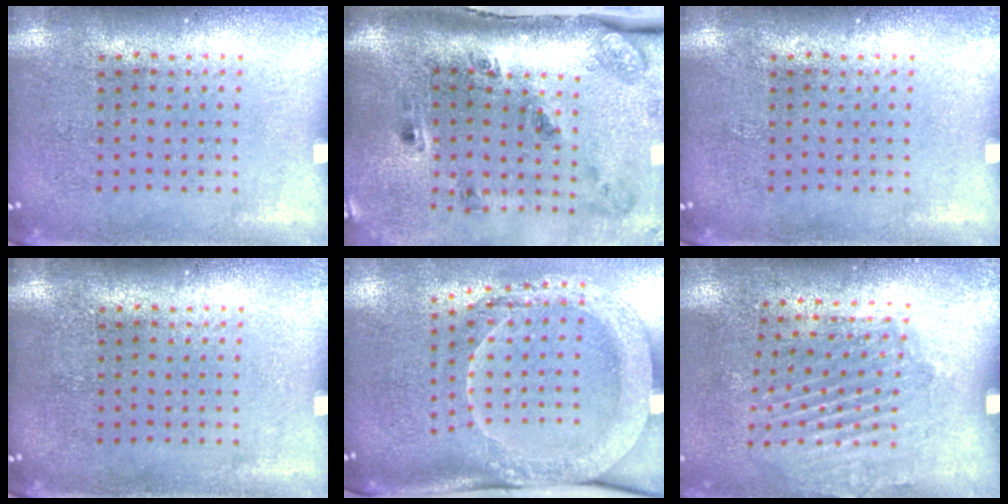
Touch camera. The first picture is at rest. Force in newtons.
{"total": 2.8, "press": 1.7, "slide": 2.2}
{"total": 0.0}
{"total": 0.0}
{"total": 2.1, "press": 2.0, "slide": 0.8}
{"total": 1.9, "press": 1.2, "slide": 1.5}